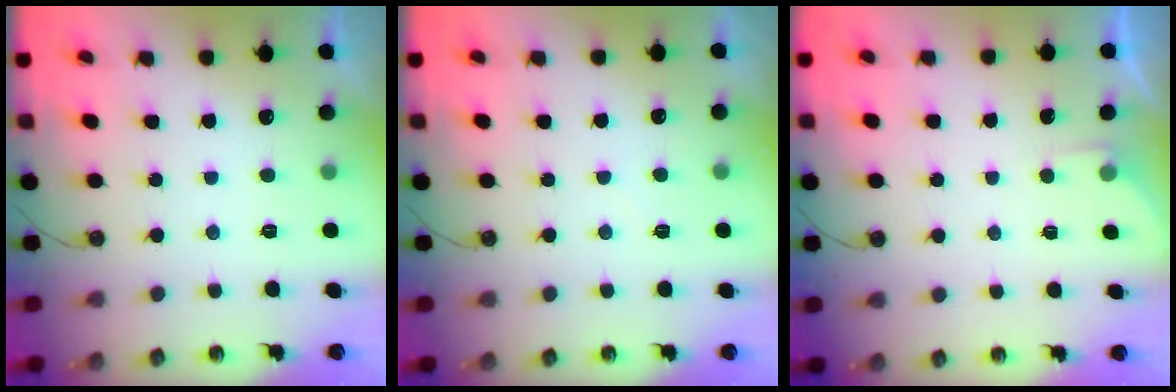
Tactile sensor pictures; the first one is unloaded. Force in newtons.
{"total": 2.9, "press": 2.9, "slide": 0.5}
{"total": 2.0, "press": 2.0, "slide": 0.4}